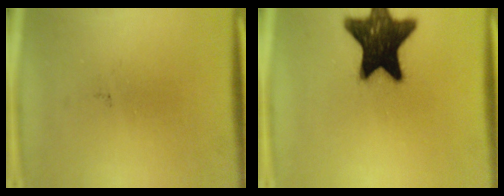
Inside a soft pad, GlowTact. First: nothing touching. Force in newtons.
{"total": 17.8}